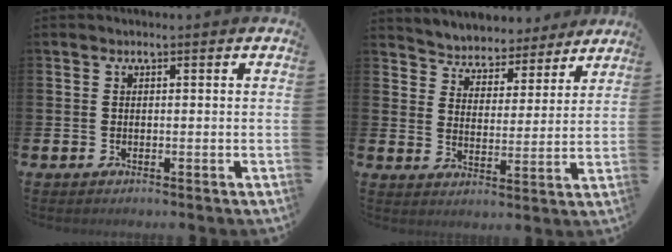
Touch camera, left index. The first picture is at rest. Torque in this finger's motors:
{"motor_torque": [0.55, -1.12, 0.17, 0.05]}